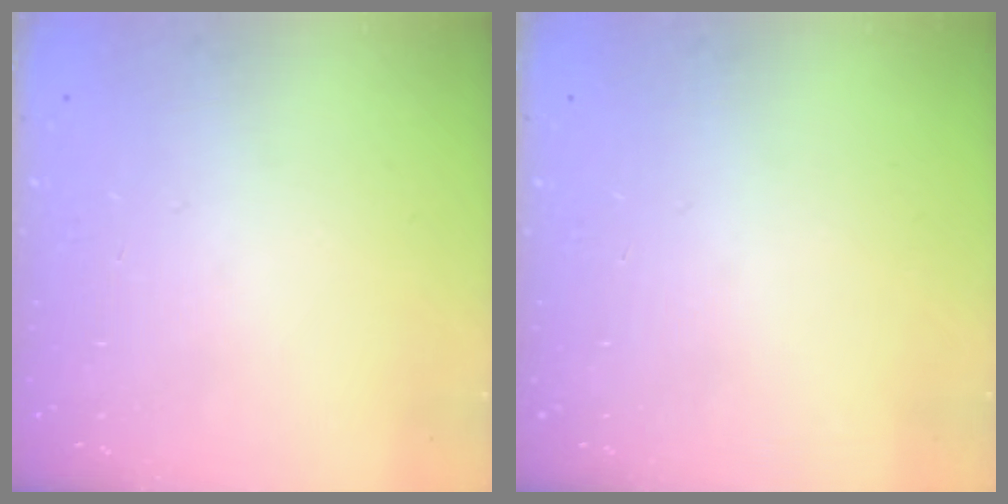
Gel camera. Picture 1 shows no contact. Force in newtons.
{"total": 0.0}